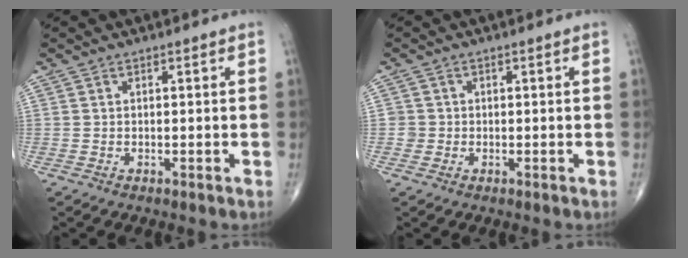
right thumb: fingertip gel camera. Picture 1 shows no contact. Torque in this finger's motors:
{"motor_torque": [0.14, 0.06, 0.30, 0.23, 0.01]}